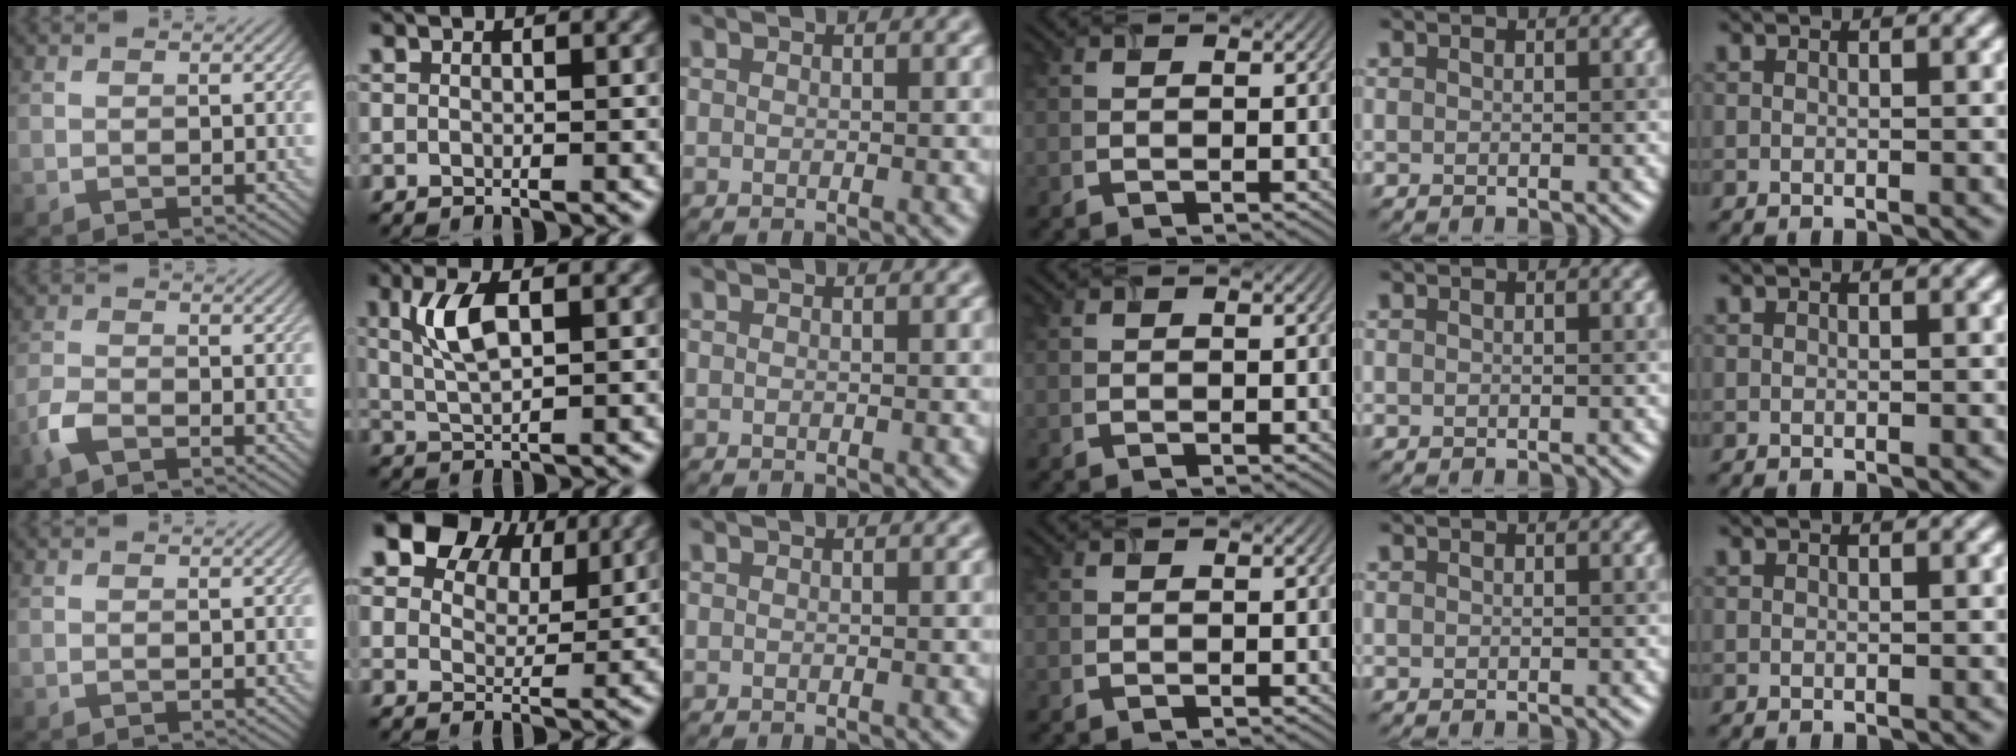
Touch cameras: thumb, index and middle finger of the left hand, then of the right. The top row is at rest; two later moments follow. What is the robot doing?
{"motion": "insert", "object": "airpods case & airpods"}